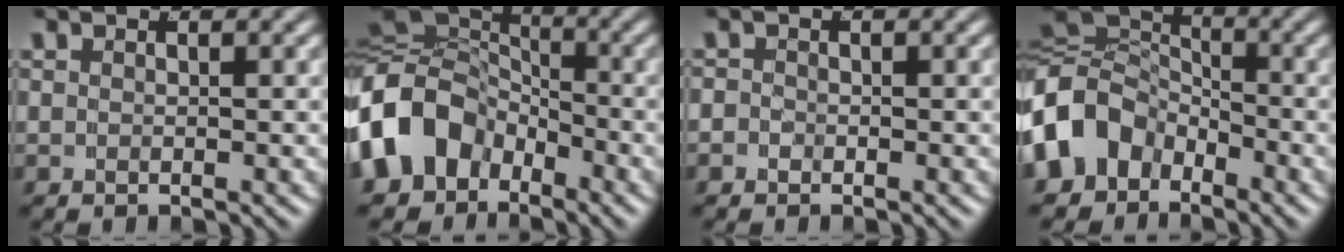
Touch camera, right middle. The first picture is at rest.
{"total": 11.1, "force": [-2.5, 9.3, 5.4], "torque": [-0.143, -0.029, -0.041]}
{"total": 1.3, "force": [-0.7, 1.0, 0.1], "torque": [-0.009, -0.012, -0.012]}
{"total": 10.9, "force": [-1.4, 9.4, 5.4], "torque": [-0.141, -0.027, -0.028]}